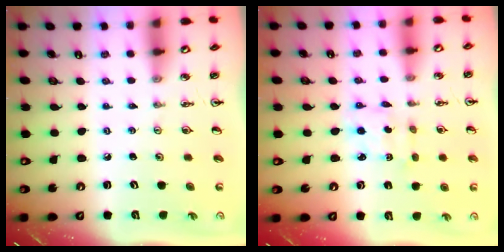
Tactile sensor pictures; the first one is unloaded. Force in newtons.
{"total": 2.1, "press": 2.0, "slide": 0.8}